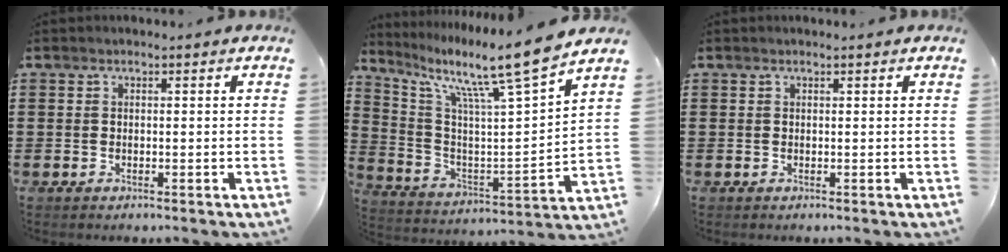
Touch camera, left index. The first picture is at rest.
{"total": 11.9, "force": [9.4, 0.4, 7.4], "torque": [-0.162, -0.068, 0.144]}
{"total": 0.0}